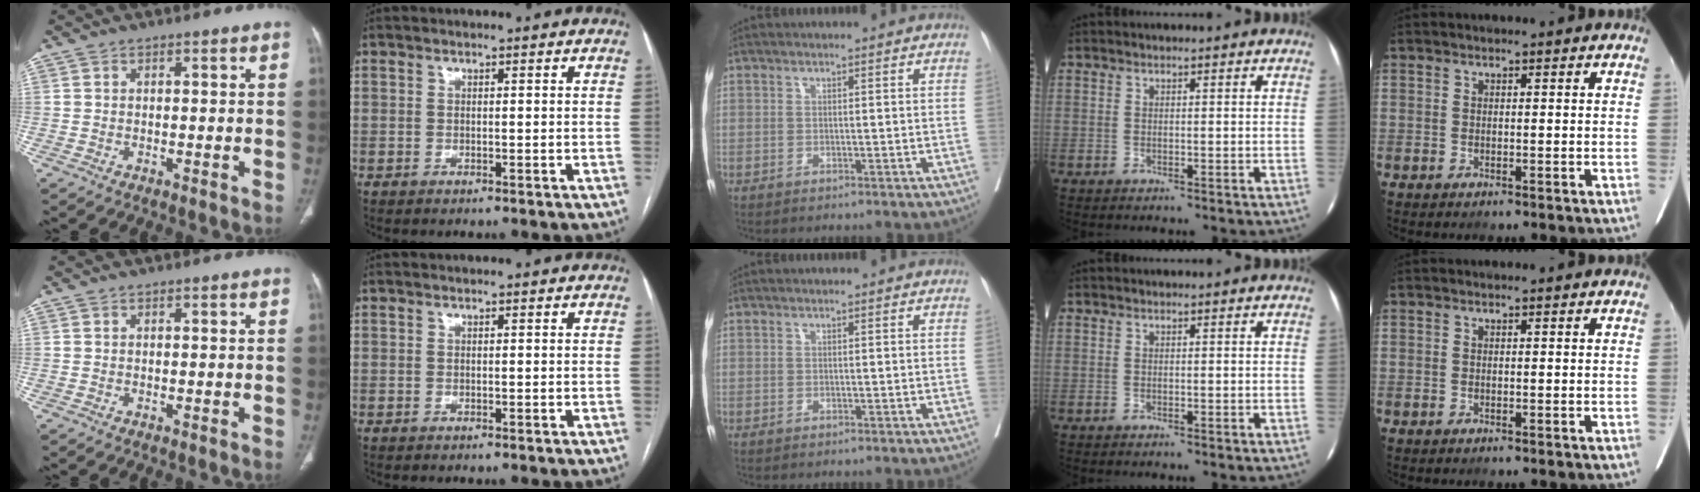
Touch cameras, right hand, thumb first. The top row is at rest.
{}